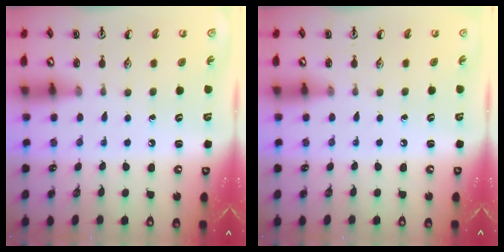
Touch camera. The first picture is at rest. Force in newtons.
{"total": 0.0}